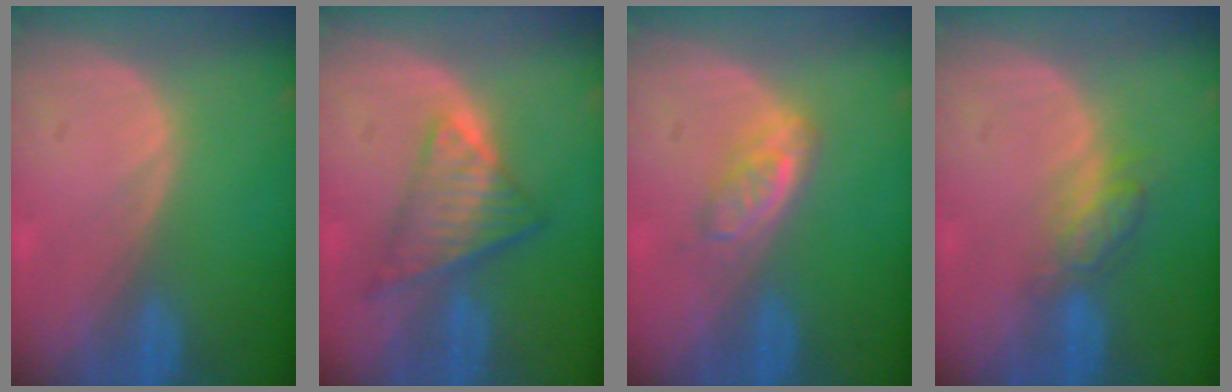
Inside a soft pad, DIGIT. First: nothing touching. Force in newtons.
{"total": 7.6, "press": 6.4, "slide": 4.1}
{"total": 3.8, "press": 3.8, "slide": 0.2}
{"total": 4.8, "press": 4.2, "slide": 2.1}